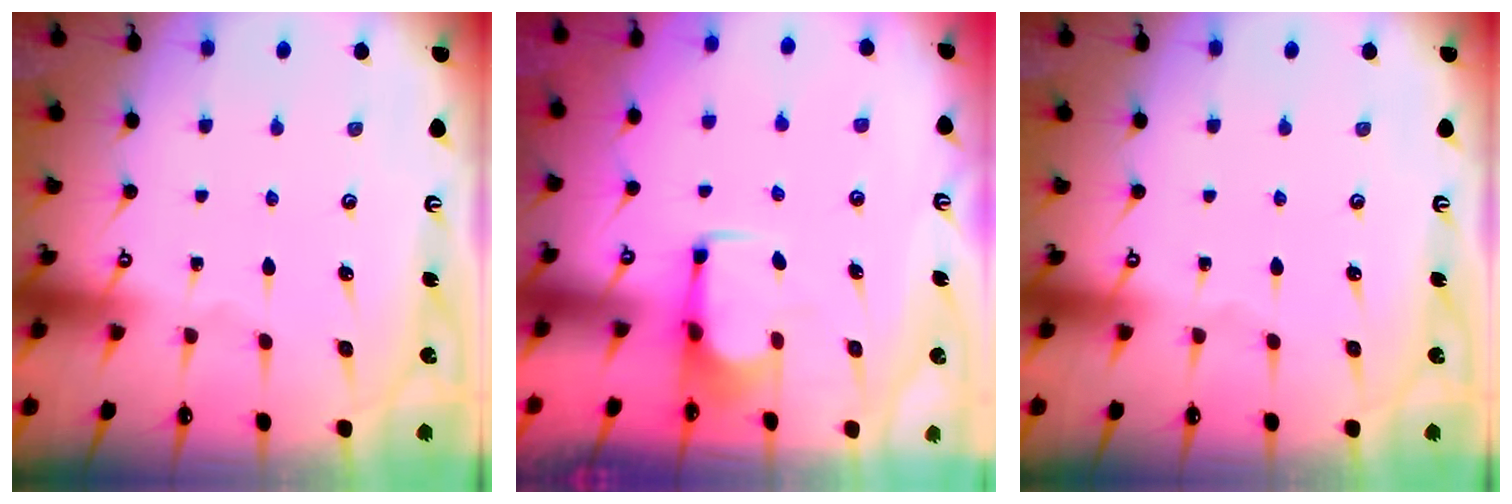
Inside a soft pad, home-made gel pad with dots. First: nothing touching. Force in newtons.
{"total": 2.5, "press": 2.3, "slide": 0.8}
{"total": 0.0}